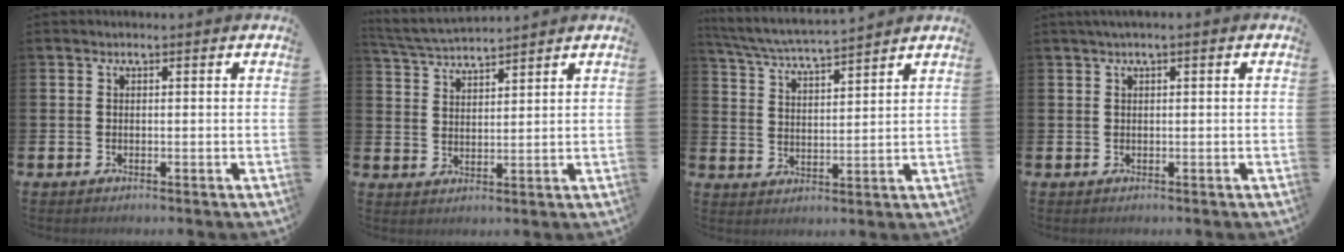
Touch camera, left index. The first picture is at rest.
{"total": 4.4, "force": [4.3, 0.3, 0.6], "torque": [-0.028, -0.022, 0.076]}
{"total": 5.3, "force": [5.1, -0.1, 1.2], "torque": [-0.041, -0.037, 0.088]}
{"total": 1.0, "force": [0.4, 0.1, 0.9], "torque": [-0.023, 0.005, 0.009]}